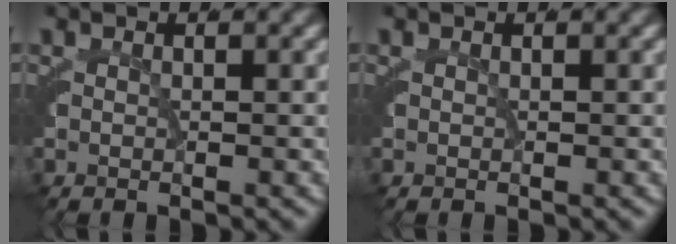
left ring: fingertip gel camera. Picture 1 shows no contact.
{"total": 0.0}